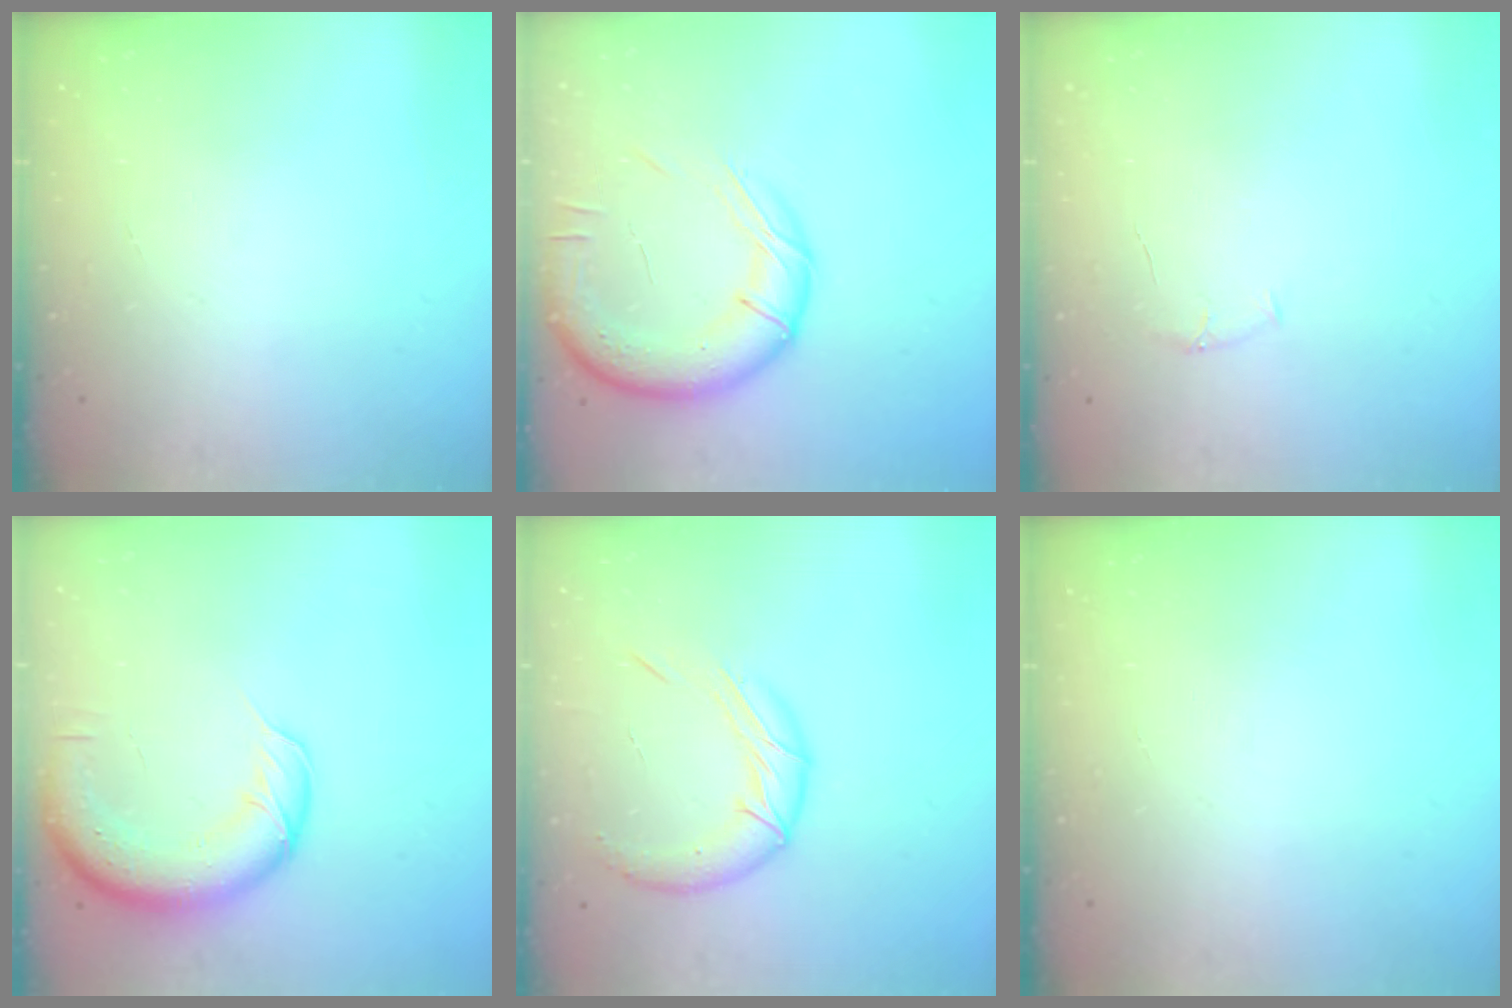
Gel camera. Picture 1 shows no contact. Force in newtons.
{"total": 15.7, "press": 15.5, "slide": 2.0}
{"total": 4.2, "press": 4.0, "slide": 1.3}
{"total": 13.2, "press": 12.8, "slide": 3.0}
{"total": 11.6, "press": 11.6, "slide": 1.3}
{"total": 0.0}